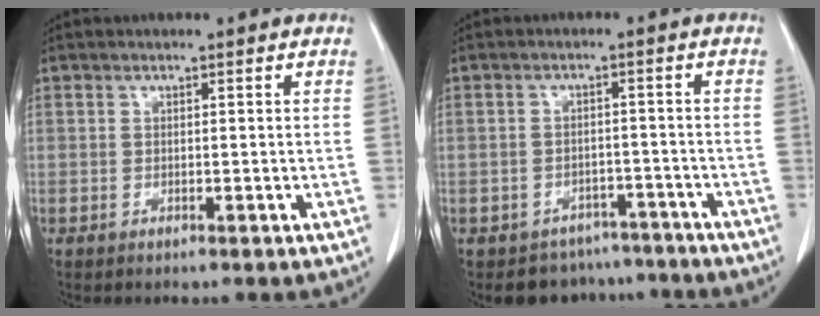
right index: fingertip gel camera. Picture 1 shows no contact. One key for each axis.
{"total": 6.4, "fx": -5.3, "fy": 3.6, "fz": -0.3, "tx": 0.019, "ty": 0.022, "tz": -0.069}